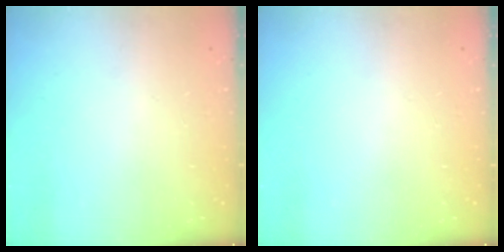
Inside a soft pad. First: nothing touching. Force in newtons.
{"total": 0.0}